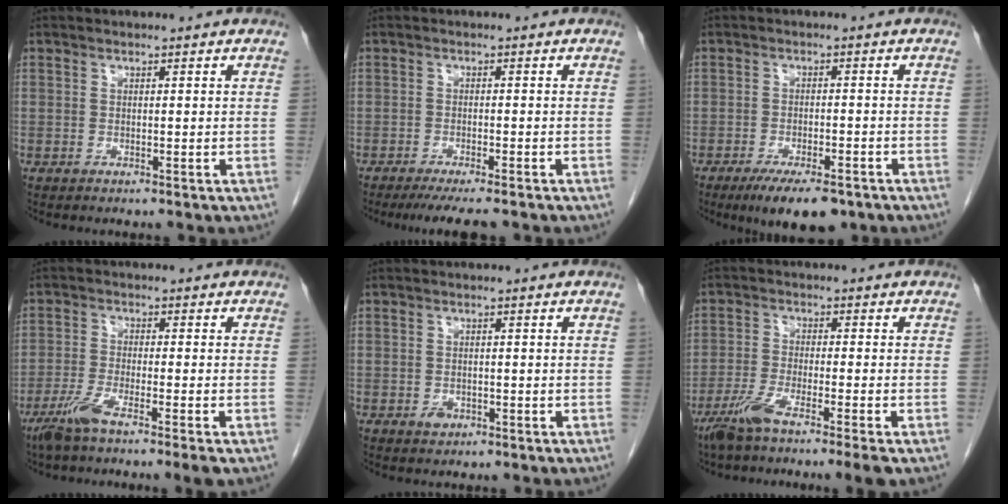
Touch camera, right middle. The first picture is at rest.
{"total": 6.9, "force": [-5.7, 0.6, 3.8], "torque": [-0.047, -0.012, -0.085]}
{"total": 8.4, "force": [-5.9, 2.5, 5.4], "torque": [-0.081, -0.011, -0.090]}
{"total": 6.2, "force": [-4.1, -0.4, 4.7], "torque": [-0.092, -0.018, -0.081]}
{"total": 1.3, "force": [-0.7, 0.9, 0.7], "torque": [-0.011, 0.002, -0.007]}
{"total": 7.4, "force": [-4.9, -0.5, 5.4], "torque": [-0.102, -0.020, -0.093]}